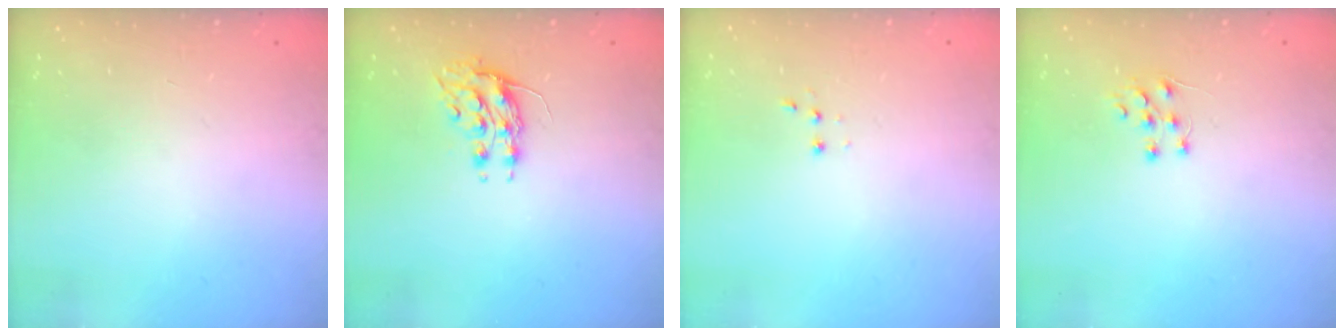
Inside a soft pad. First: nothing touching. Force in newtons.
{"total": 8.1, "press": 8.1, "slide": 0.7}
{"total": 2.8, "press": 2.7, "slide": 0.7}
{"total": 4.7, "press": 4.7, "slide": 0.3}